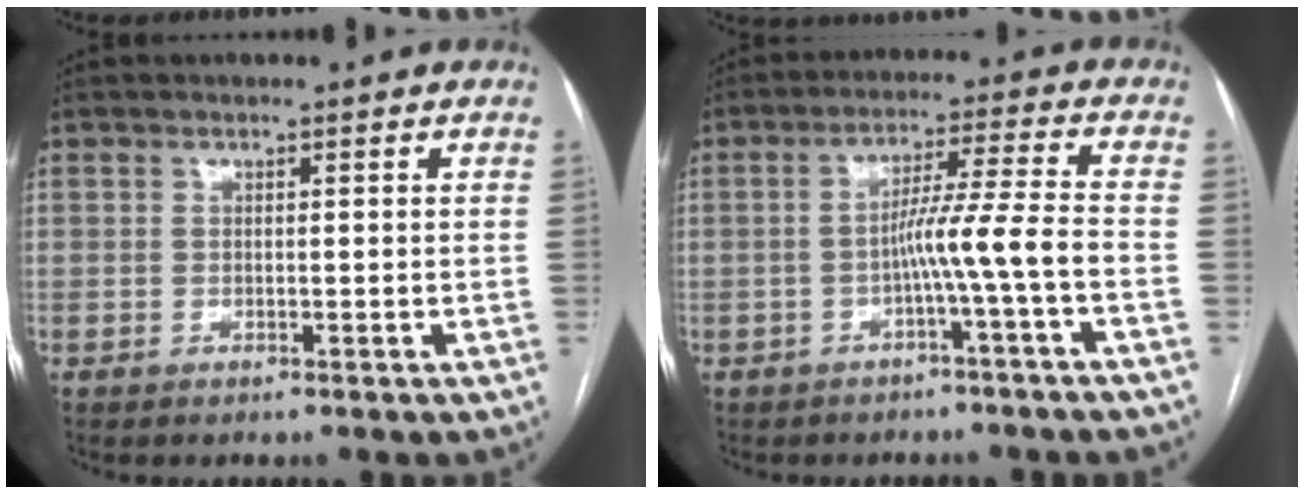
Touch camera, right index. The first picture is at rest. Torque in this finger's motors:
{"motor_torque": [0.37, -0.05, 0.44, 0.12]}